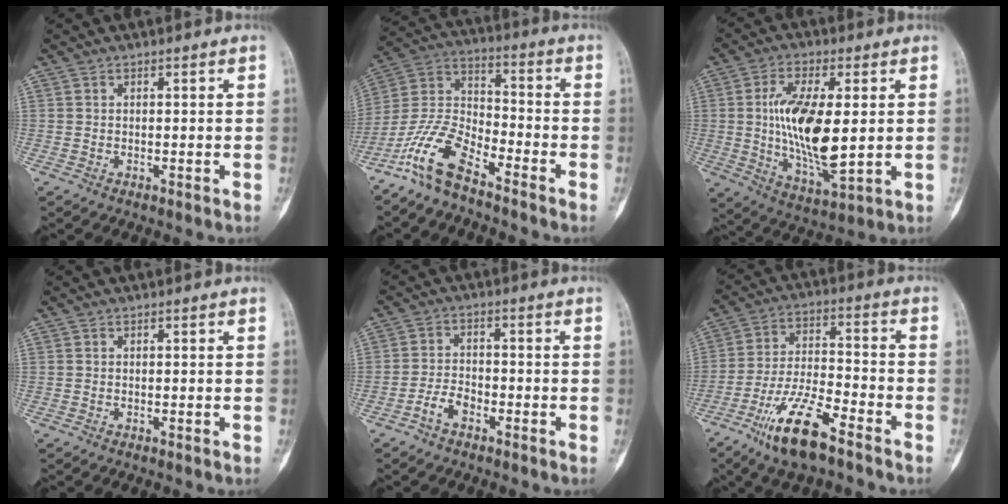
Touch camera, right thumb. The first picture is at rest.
{"total": 11.8, "force": [-8.6, 4.1, 7.0], "torque": [-0.148, 0.063, -0.179]}
{"total": 15.8, "force": [1.0, 6.2, 14.5], "torque": [-0.268, -0.018, 0.026]}
{"total": 0.0}
{"total": 4.1, "force": [-2.5, 2.2, 2.3], "torque": [-0.040, 0.021, -0.050]}
{"total": 13.4, "force": [-8.6, 3.7, 9.6], "torque": [-0.186, 0.045, -0.160]}